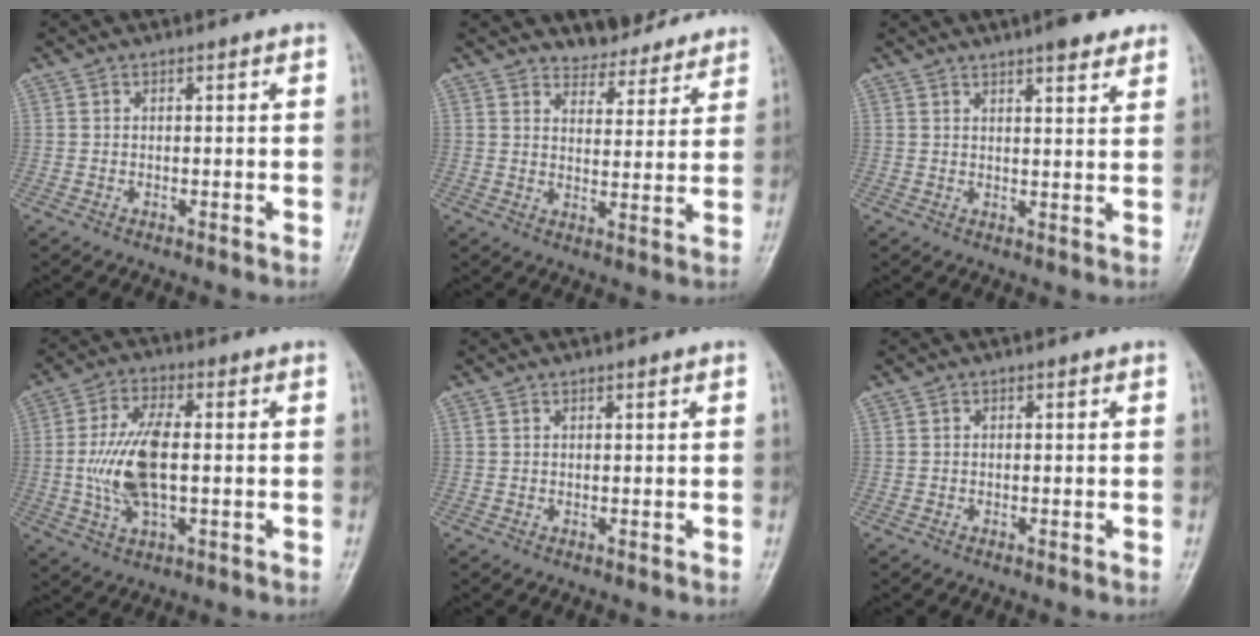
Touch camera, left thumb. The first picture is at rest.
{"total": 8.0, "force": [7.6, 2.6, 0.7], "torque": [0.016, -0.055, 0.102]}
{"total": 6.6, "force": [4.8, 1.6, 4.3], "torque": [-0.040, -0.017, 0.063]}
{"total": 11.5, "force": [-0.3, 5.2, 10.2], "torque": [-0.211, 0.005, -0.005]}
{"total": 0.7, "force": [0.6, 0.0, 0.3], "torque": [-0.005, 0.001, 0.013]}
{"total": 0.0}